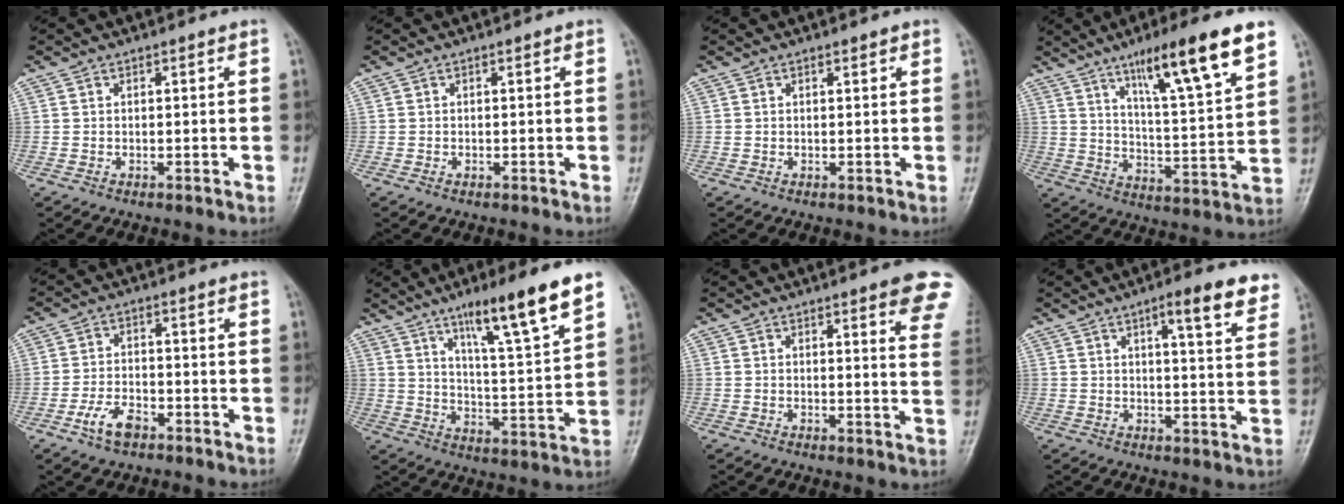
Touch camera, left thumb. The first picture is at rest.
{"total": 0.0}
{"total": 0.7, "force": [0.5, 0.2, 0.5], "torque": [-0.008, -0.001, 0.006]}
{"total": 17.4, "force": [10.5, 2.4, 13.7], "torque": [-0.203, -0.048, 0.172]}
{"total": 5.3, "force": [-3.1, 2.7, 3.3], "torque": [-0.065, 0.017, -0.058]}
{"total": 15.9, "force": [10.0, 1.6, 12.2], "torque": [-0.187, -0.050, 0.165]}
{"total": 10.6, "force": [6.6, 2.2, 8.1], "torque": [-0.067, -0.025, 0.063]}
{"total": 8.6, "force": [5.3, 1.8, 6.6], "torque": [-0.072, -0.026, 0.069]}